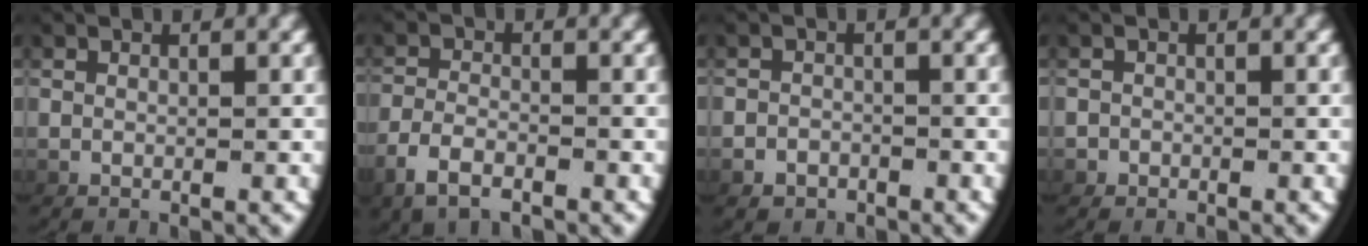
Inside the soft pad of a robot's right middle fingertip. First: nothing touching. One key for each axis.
{"total": 2.6, "fx": -1.9, "fy": 0.9, "fz": 1.5, "tx": -0.037, "ty": -0.004, "tz": -0.029}
{"total": 1.7, "fx": -1.4, "fy": 1.0, "fz": -0.1, "tx": 0.003, "ty": -0.006, "tz": -0.022}
{"total": 0.9, "fx": -0.6, "fy": 0.5, "fz": -0.3, "tx": 0.005, "ty": -0.005, "tz": -0.009}